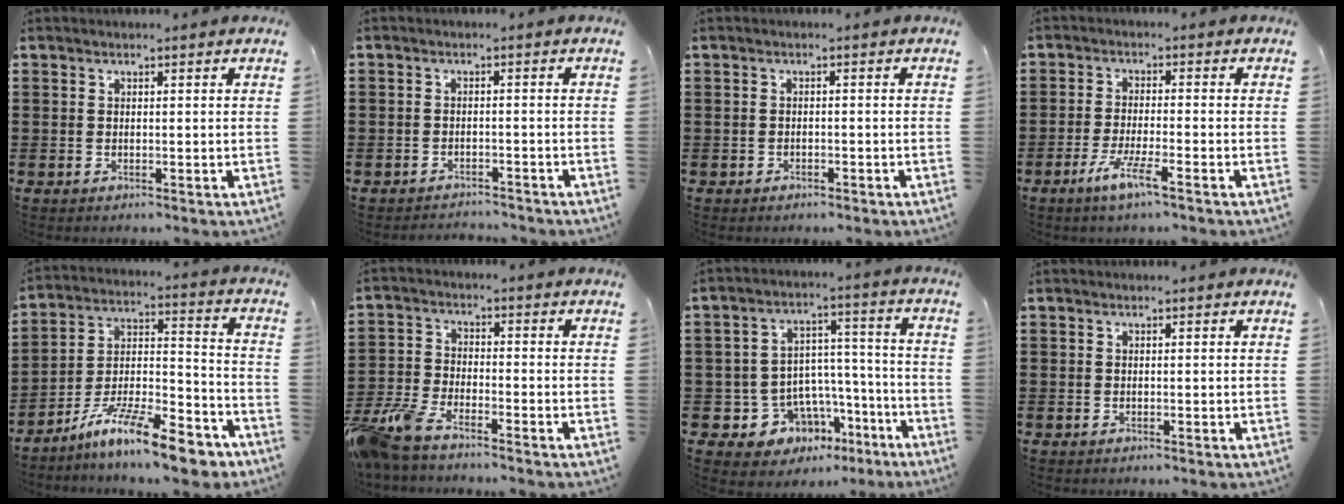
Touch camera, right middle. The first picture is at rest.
{"total": 2.2, "force": [-2.2, 0.4, -0.3], "torque": [-0.002, 0.001, -0.050]}
{"total": 0.8, "force": [-0.7, 0.4, 0.1], "torque": [-0.004, 0.000, -0.016]}
{"total": 4.9, "force": [-3.0, 0.2, 3.9], "torque": [-0.084, -0.011, -0.057]}
{"total": 13.7, "force": [-10.7, 2.2, 8.4], "torque": [-0.142, 0.035, -0.193]}
{"total": 6.6, "force": [-5.7, 1.3, 3.0], "torque": [-0.101, -0.013, -0.120]}
{"total": 8.2, "force": [-5.0, 6.4, 1.2], "torque": [-0.038, 0.021, -0.084]}
{"total": 0.0}